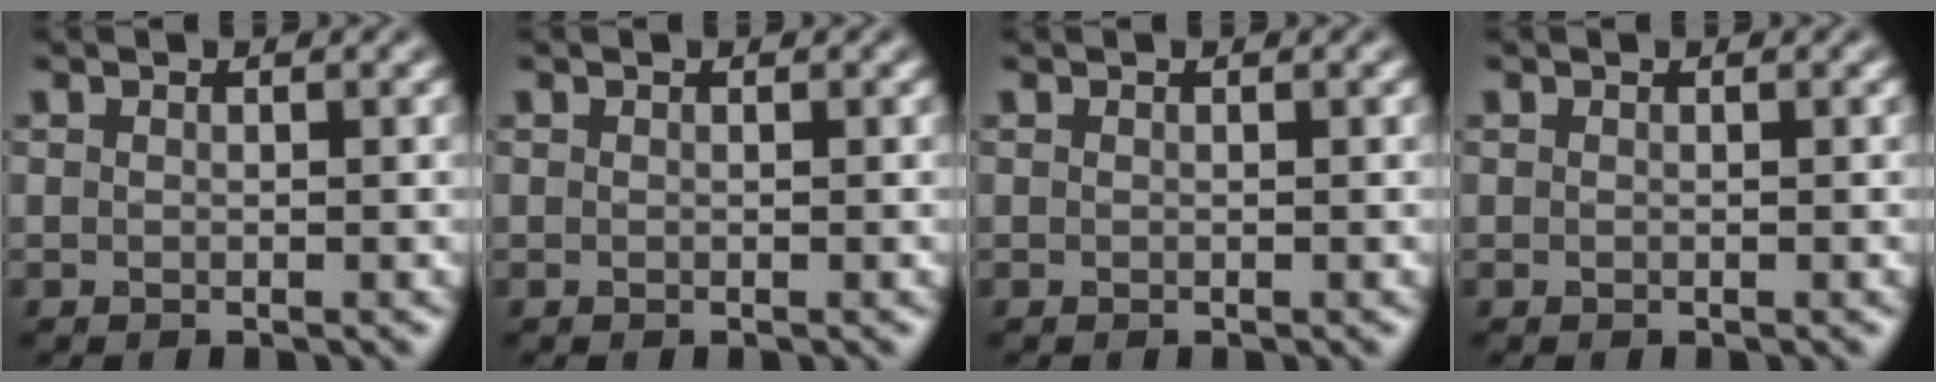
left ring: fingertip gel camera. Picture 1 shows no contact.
{"total": 0.0}
{"total": 0.0}
{"total": 0.0}